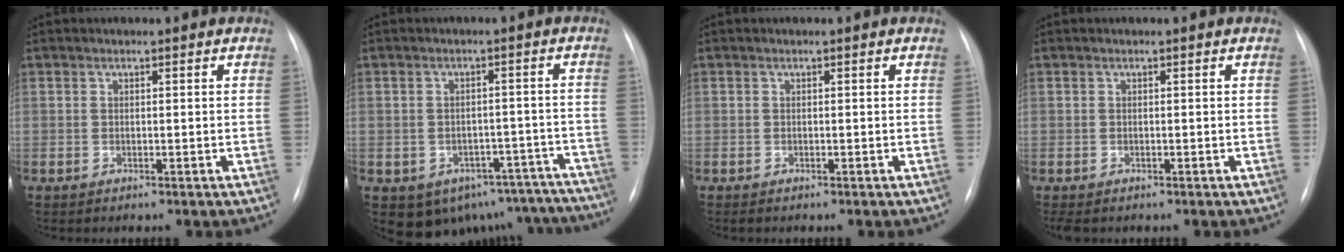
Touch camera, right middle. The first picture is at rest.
{"total": 15.7, "force": [-12.3, 8.9, 3.9], "torque": [-0.037, 0.040, -0.130]}
{"total": 0.0}
{"total": 2.0, "force": [-1.5, 0.9, 0.9], "torque": [-0.010, -0.003, -0.016]}